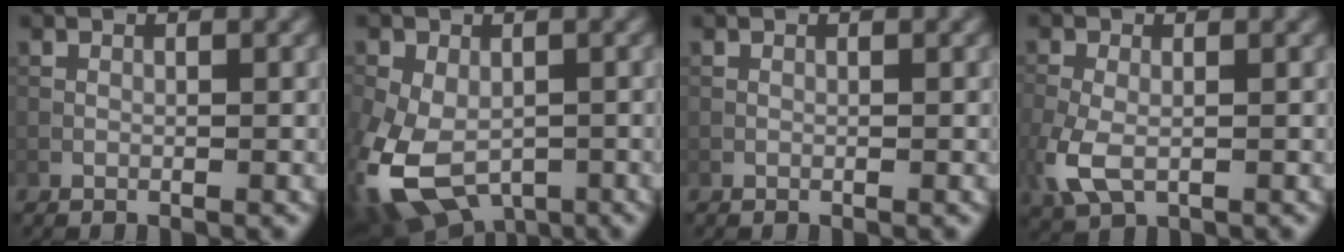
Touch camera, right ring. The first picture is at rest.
{"total": 11.5, "force": [-4.6, 6.8, 8.1], "torque": [-0.190, -0.044, -0.075]}
{"total": 0.0}
{"total": 4.6, "force": [-1.4, 2.7, 3.4], "torque": [-0.090, -0.012, -0.028]}